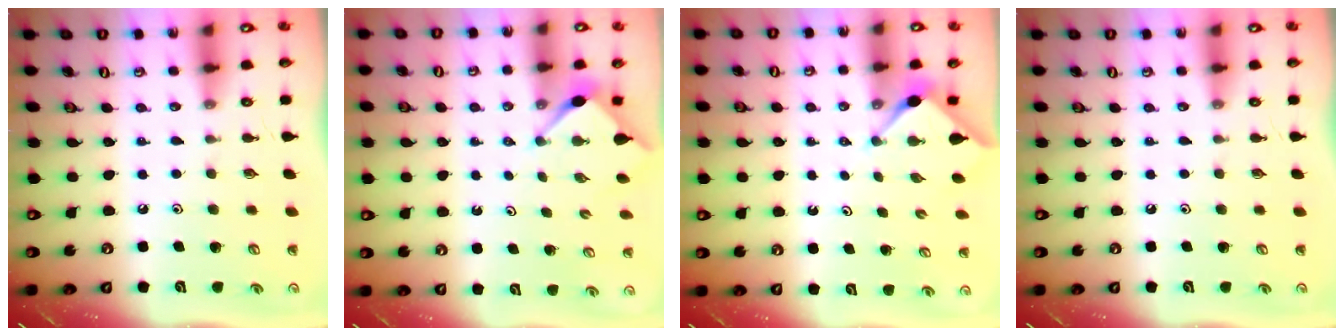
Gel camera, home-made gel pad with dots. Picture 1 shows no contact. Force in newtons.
{"total": 2.9, "press": 2.9, "slide": 0.3}
{"total": 2.9, "press": 2.9, "slide": 0.4}
{"total": 0.0}